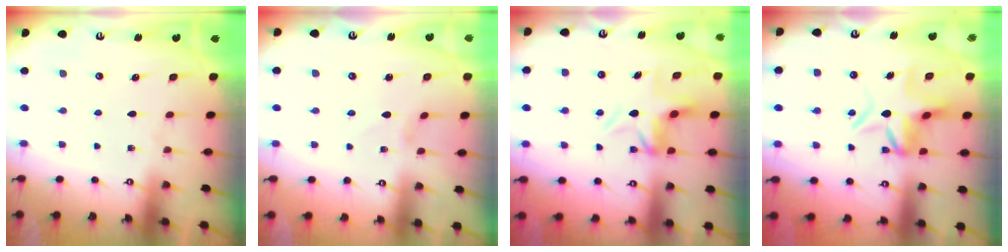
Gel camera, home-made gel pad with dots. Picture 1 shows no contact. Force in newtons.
{"total": 0.9, "press": 0.8, "slide": 0.2}
{"total": 4.6, "press": 4.5, "slide": 0.2}
{"total": 7.3, "press": 7.3, "slide": 0.9}